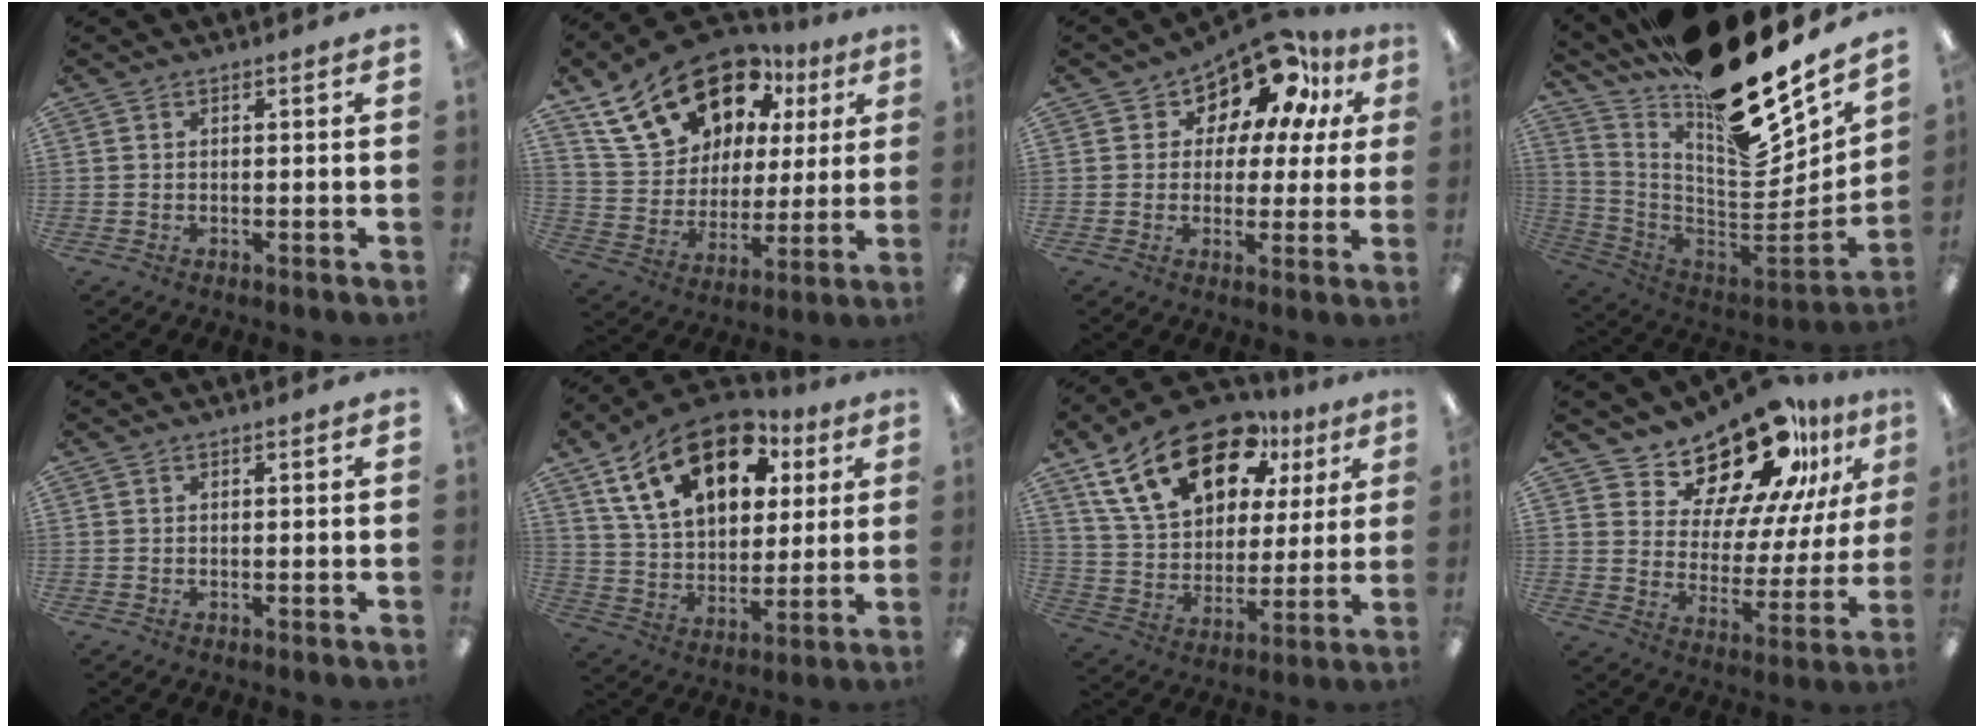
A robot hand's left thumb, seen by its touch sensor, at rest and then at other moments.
{"total": 21.8, "force": [13.6, 13.2, 10.8], "torque": [-0.188, -0.068, 0.247]}
{"total": 12.6, "force": [9.8, 5.9, 5.2], "torque": [-0.095, -0.076, 0.174]}
{"total": 24.7, "force": [17.9, 7.8, 15.1], "torque": [-0.208, -0.145, 0.304]}
{"total": 0.0}
{"total": 20.9, "force": [11.0, 12.3, 12.8], "torque": [-0.224, -0.038, 0.196]}
{"total": 22.1, "force": [12.4, 12.9, 13.0], "torque": [-0.220, -0.050, 0.222]}
{"total": 20.3, "force": [16.0, 8.6, 9.0], "torque": [-0.148, -0.118, 0.278]}